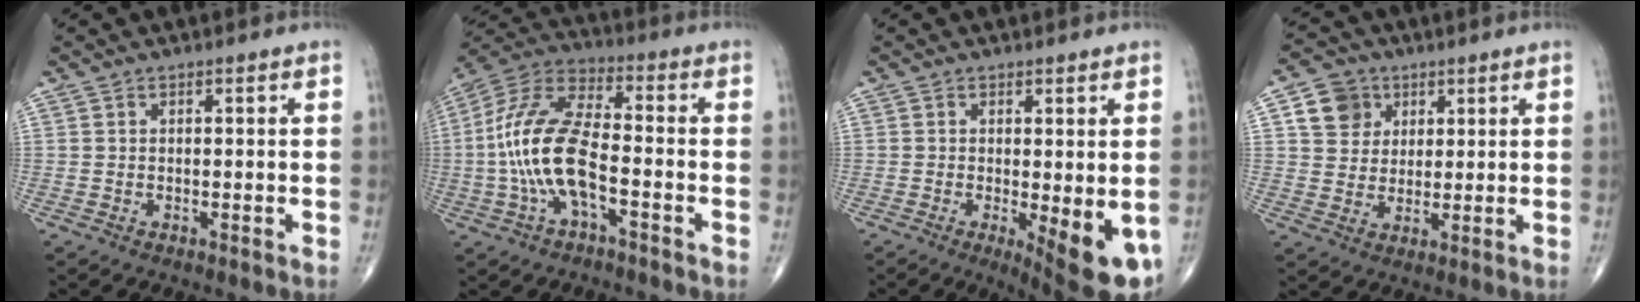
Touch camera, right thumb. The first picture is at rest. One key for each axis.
{"total": 15.4, "fx": -3.3, "fy": 6.5, "fz": 13.5, "tx": -0.287, "ty": 0.043, "tz": -0.066}
{"total": 9.8, "fx": -2.5, "fy": 2.8, "fz": 9.1, "tx": -0.114, "ty": -0.022, "tz": -0.028}
{"total": 7.6, "fx": 3.0, "fy": 6.5, "fz": 2.4, "tx": -0.012, "ty": -0.006, "tz": 0.052}